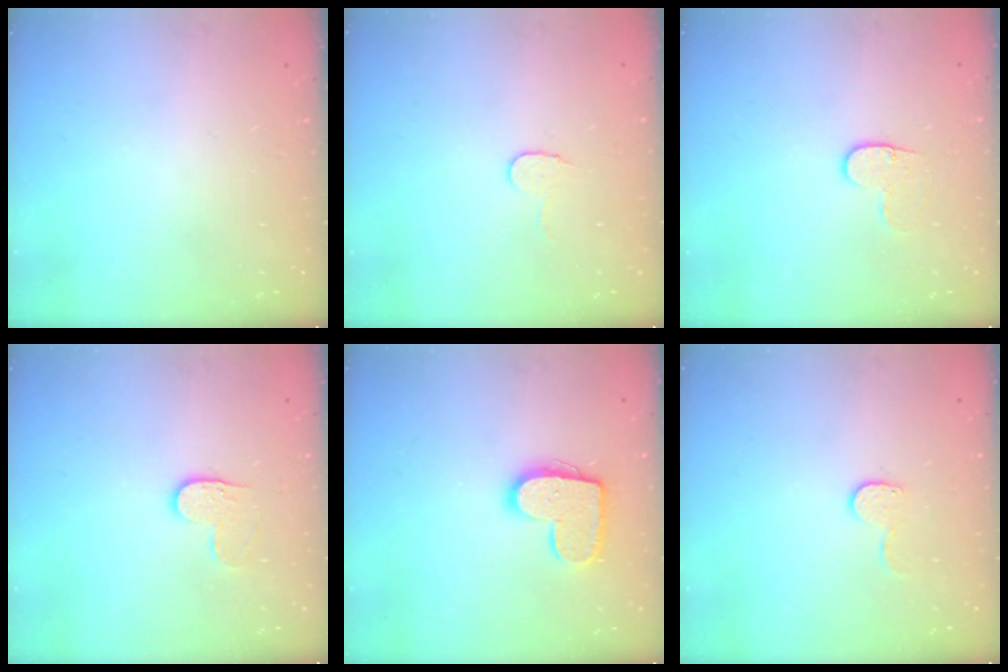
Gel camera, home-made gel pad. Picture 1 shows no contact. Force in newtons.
{"total": 5.0, "press": 5.0, "slide": 0.4}
{"total": 5.7, "press": 5.6, "slide": 0.6}
{"total": 4.7, "press": 4.7, "slide": 0.4}
{"total": 13.2, "press": 13.2, "slide": 0.7}
{"total": 6.8, "press": 6.7, "slide": 0.6}